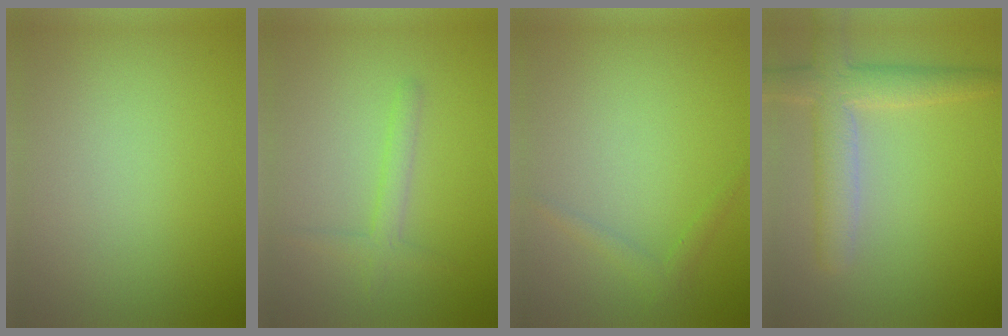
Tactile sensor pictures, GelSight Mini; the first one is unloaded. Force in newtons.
{"total": 1.8, "press": 1.8, "slide": 0.1}
{"total": 1.2, "press": 1.2, "slide": 0.1}
{"total": 4.7, "press": 4.7, "slide": 0.6}